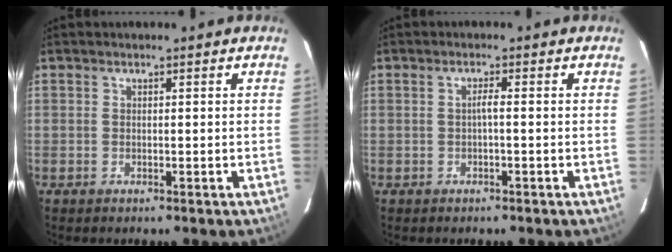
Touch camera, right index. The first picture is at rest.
{"total": 1.1, "force": [-0.3, -0.1, 1.1], "torque": [-0.019, 0.005, -0.006]}